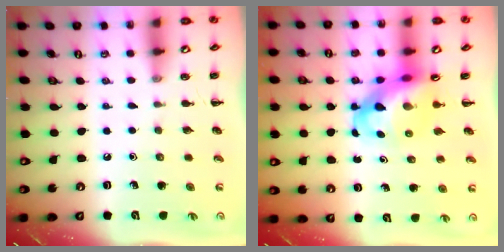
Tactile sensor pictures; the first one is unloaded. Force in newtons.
{"total": 10.1, "press": 9.7, "slide": 2.8}